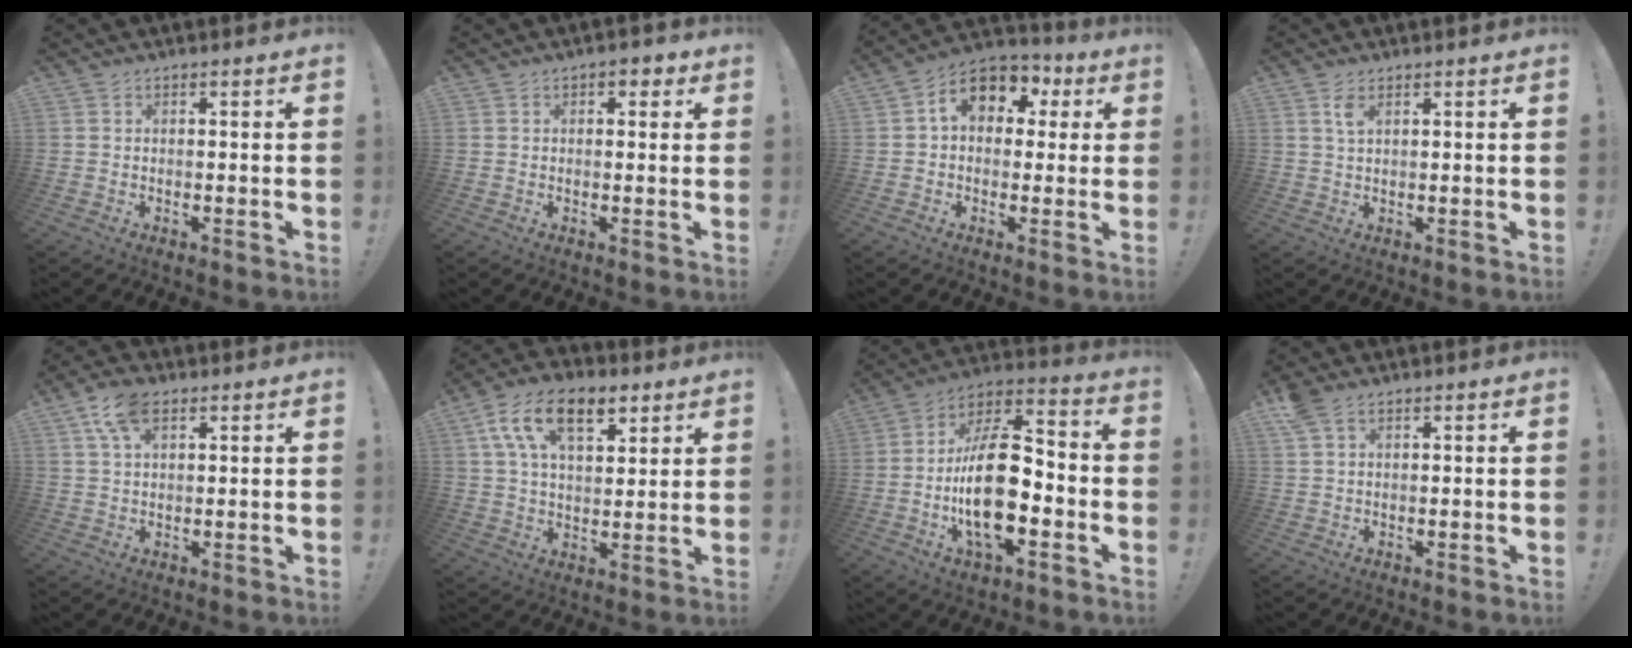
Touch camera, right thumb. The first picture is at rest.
{"total": 2.8, "force": [0.8, 1.9, 1.9], "torque": [-0.015, 0.001, 0.010]}
{"total": 11.0, "force": [2.9, 8.1, 6.9], "torque": [-0.101, 0.004, 0.058]}
{"total": 3.2, "force": [1.5, 1.3, 2.5], "torque": [-0.040, -0.005, 0.024]}
{"total": 8.1, "force": [4.0, 4.0, 5.8], "torque": [-0.102, -0.003, 0.077]}
{"total": 16.2, "force": [7.9, 8.6, 11.2], "torque": [-0.181, -0.018, 0.141]}
{"total": 21.0, "force": [-4.5, 10.4, 17.7], "torque": [-0.325, 0.017, -0.074]}
{"total": 4.1, "force": [2.4, 2.3, 2.4], "torque": [-0.054, -0.002, 0.049]}